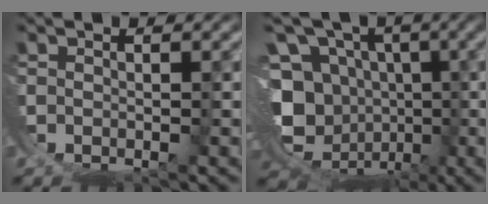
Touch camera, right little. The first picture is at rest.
{"total": 15.4, "force": [0.3, 13.3, 7.7], "torque": [-0.161, -0.041, 0.007]}